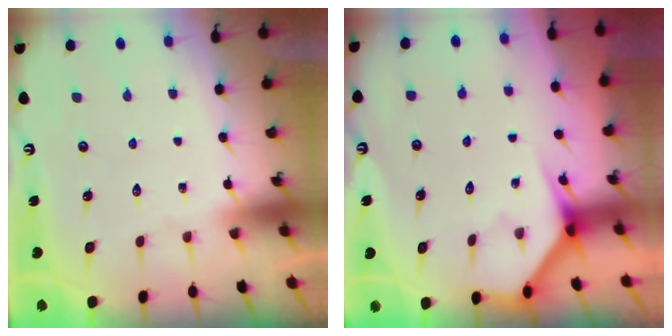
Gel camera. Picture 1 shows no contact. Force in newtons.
{"total": 3.7, "press": 3.7, "slide": 0.4}